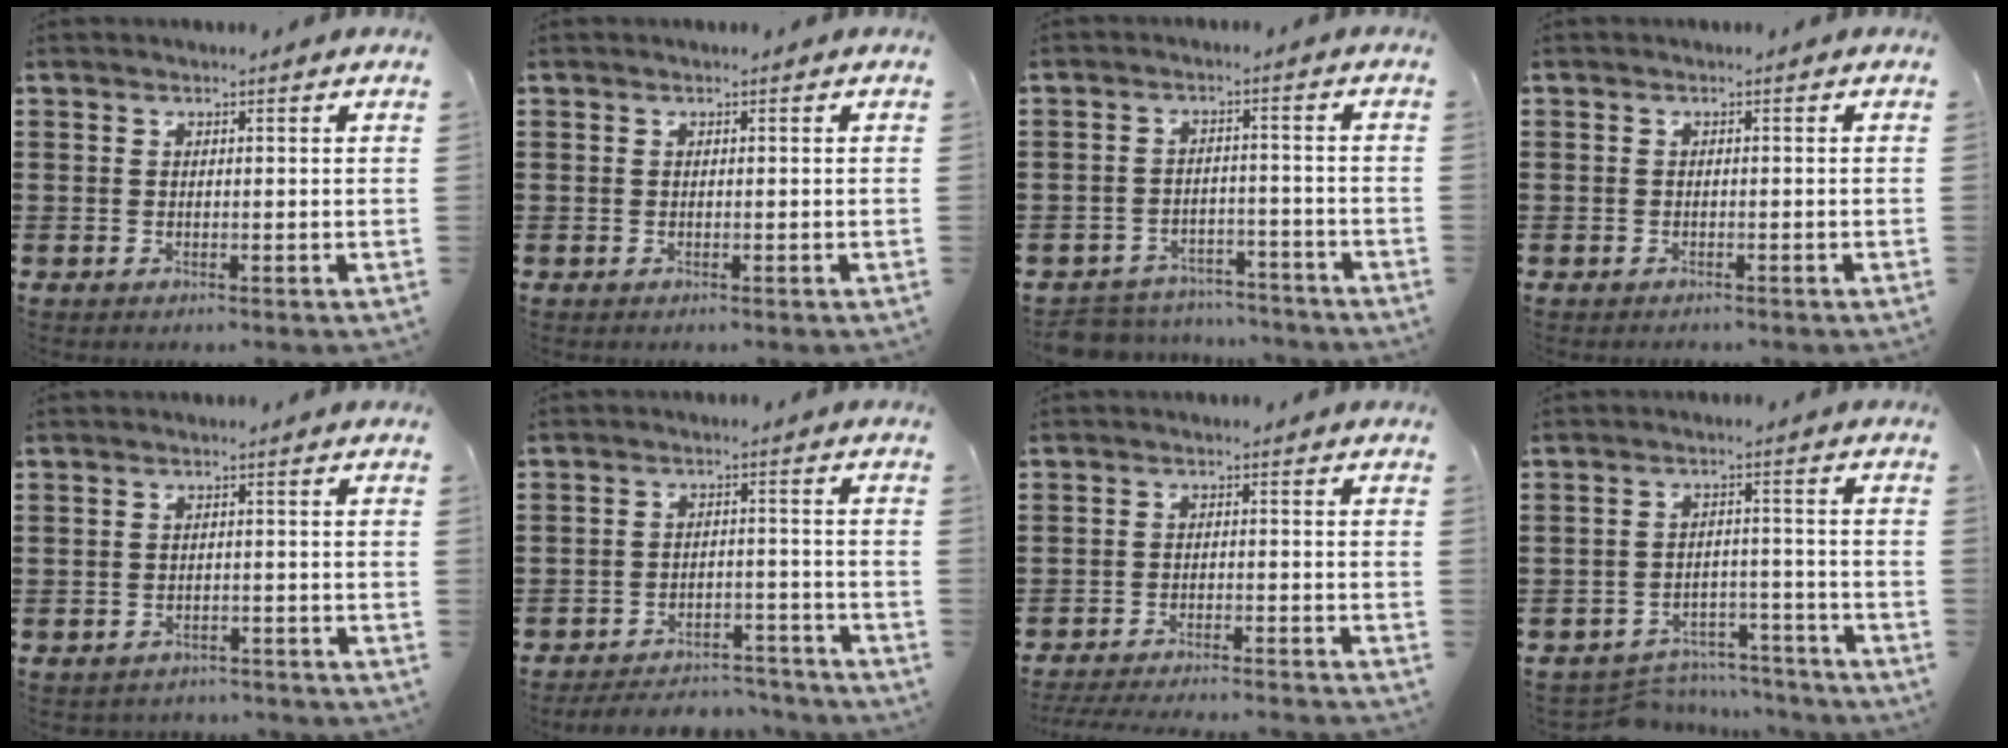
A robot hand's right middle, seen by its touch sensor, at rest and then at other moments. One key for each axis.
{"total": 0.0}
{"total": 5.0, "fx": -4.9, "fy": 1.1, "fz": 0.0, "tx": -0.009, "ty": 0.011, "tz": -0.103}
{"total": 0.9, "fx": -0.8, "fy": 0.5, "fz": -0.2, "tx": 0.002, "ty": 0.004, "tz": -0.018}
{"total": 1.9, "fx": -1.8, "fy": 0.4, "fz": -0.2, "tx": -0.005, "ty": 0.000, "tz": -0.042}
{"total": 5.1, "fx": -5.0, "fy": 0.9, "fz": 0.2, "tx": -0.009, "ty": 0.012, "tz": -0.106}
{"total": 3.6, "fx": -3.6, "fy": -0.2, "fz": 0.6, "tx": -0.011, "ty": -0.002, "tz": -0.072}
{"total": 5.3, "fx": -5.2, "fy": 1.1, "fz": 0.3, "tx": -0.012, "ty": 0.013, "tz": -0.107}